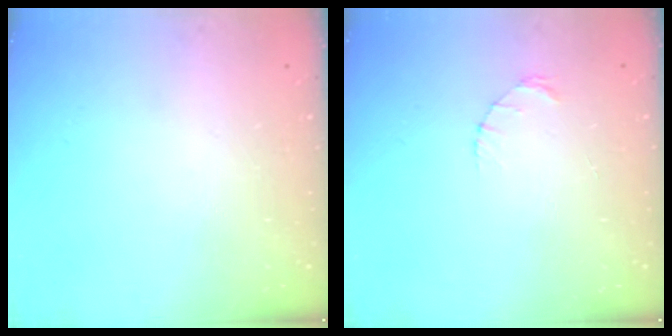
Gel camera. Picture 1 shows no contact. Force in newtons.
{"total": 1.4, "press": 1.4, "slide": 0.2}